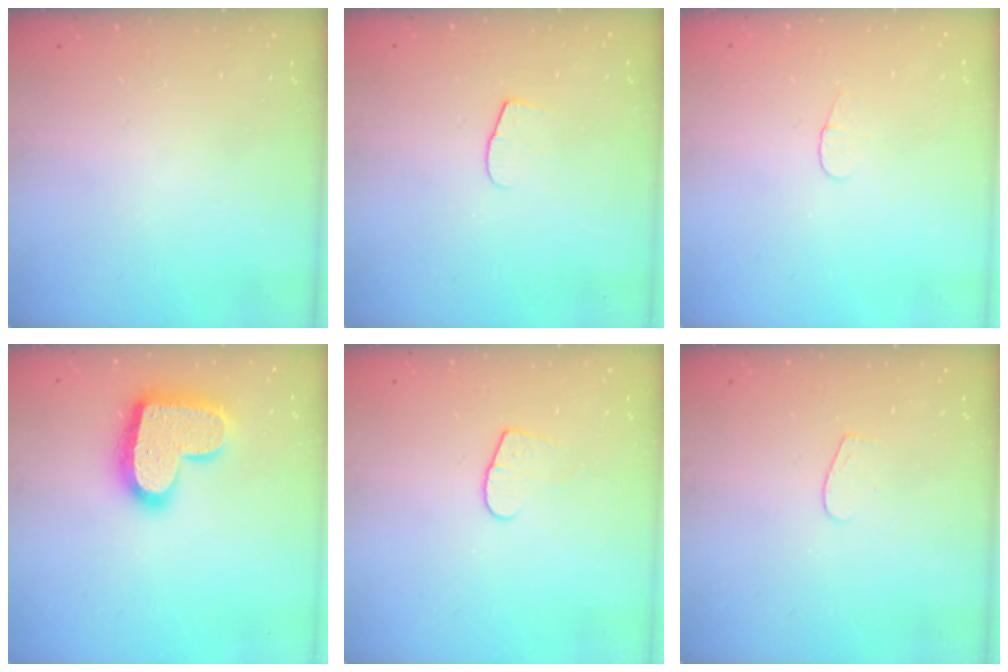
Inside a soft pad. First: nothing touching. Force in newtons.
{"total": 5.2, "press": 5.2, "slide": 0.6}
{"total": 3.4, "press": 3.3, "slide": 0.4}
{"total": 18.1, "press": 18.1, "slide": 1.1}
{"total": 7.3, "press": 7.3, "slide": 0.5}
{"total": 3.9, "press": 3.9, "slide": 0.4}